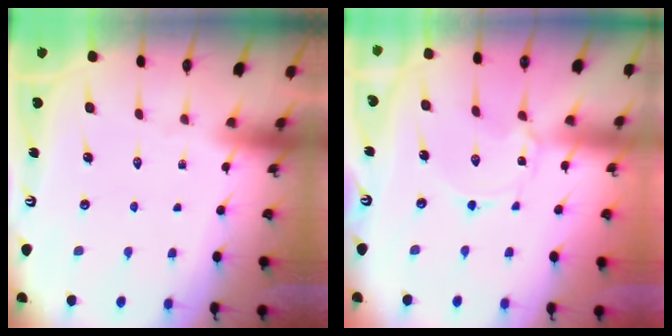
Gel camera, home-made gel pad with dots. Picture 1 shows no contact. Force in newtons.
{"total": 0.8, "press": 0.8, "slide": 0.1}